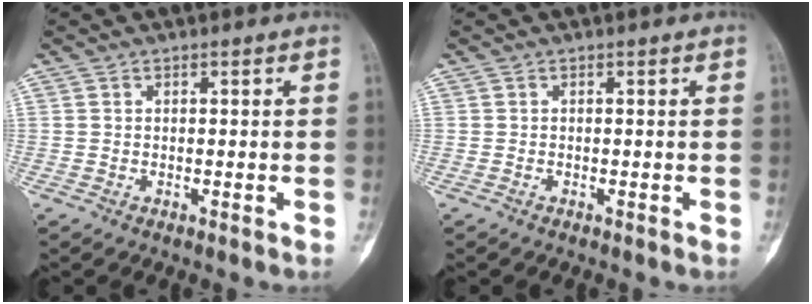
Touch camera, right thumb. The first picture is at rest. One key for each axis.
{"total": 0.0}